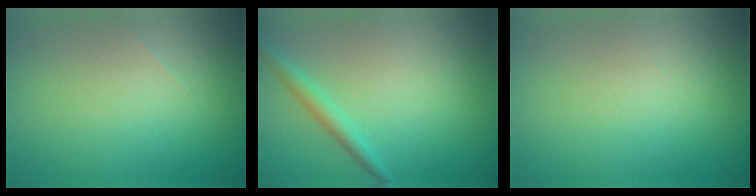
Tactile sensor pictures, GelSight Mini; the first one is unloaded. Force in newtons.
{"total": 1.9, "press": 1.9, "slide": 0.1}
{"total": 0.0}